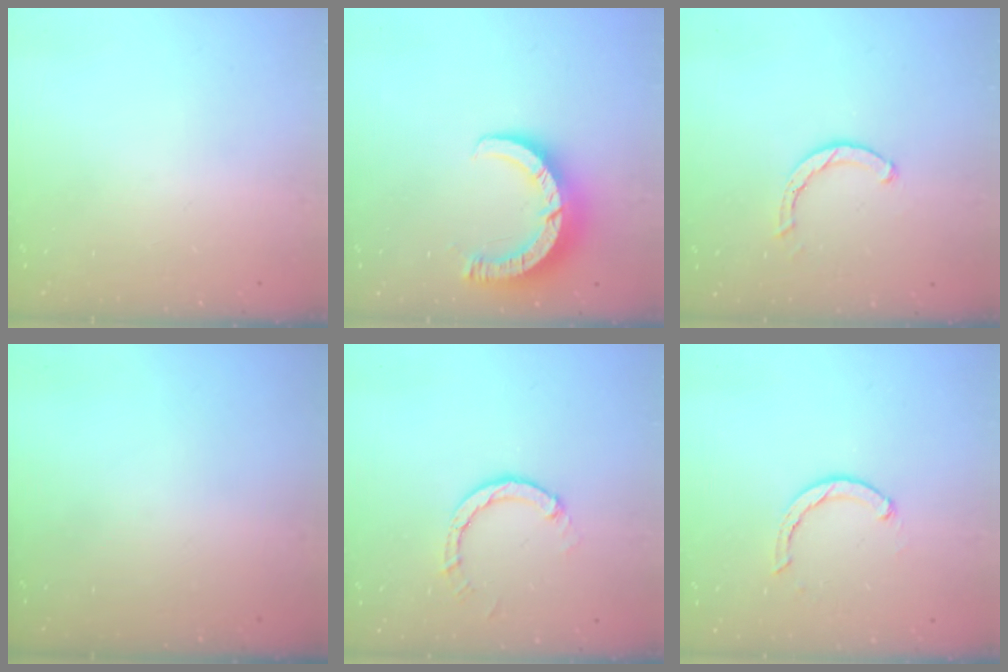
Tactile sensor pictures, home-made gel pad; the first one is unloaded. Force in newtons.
{"total": 9.4, "press": 9.4, "slide": 1.0}
{"total": 1.6, "press": 1.6, "slide": 0.2}
{"total": 0.0}
{"total": 3.2, "press": 3.2, "slide": 0.2}
{"total": 2.4, "press": 2.4, "slide": 0.1}